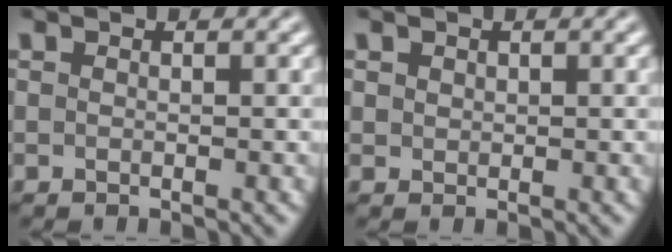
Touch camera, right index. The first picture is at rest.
{"total": 0.8, "force": [0.6, 0.4, 0.3], "torque": [-0.009, -0.009, 0.021]}